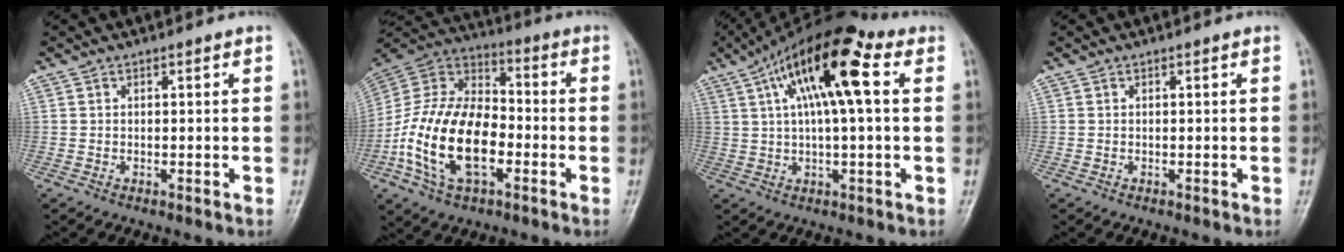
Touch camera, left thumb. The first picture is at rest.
{"total": 19.8, "force": [-5.6, 11.3, 15.2], "torque": [-0.282, 0.031, -0.104]}
{"total": 14.5, "force": [4.3, 4.4, 13.1], "torque": [-0.228, 0.028, 0.062]}
{"total": 0.0}